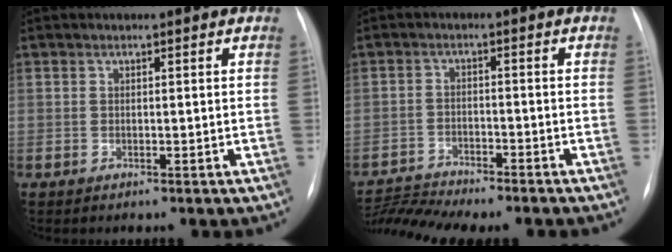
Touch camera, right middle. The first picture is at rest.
{"total": 8.5, "force": [-8.3, -0.7, 1.8], "torque": [-0.031, 0.009, -0.133]}